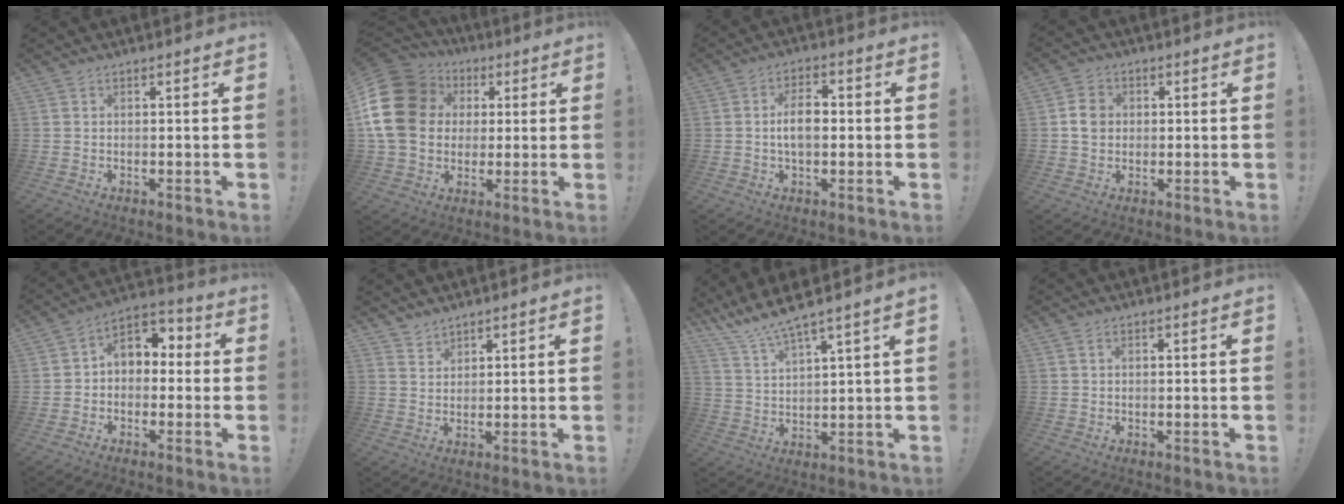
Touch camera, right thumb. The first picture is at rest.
{"total": 19.9, "force": [2.9, 16.1, 11.4], "torque": [-0.212, -0.001, 0.065]}
{"total": 7.4, "force": [-0.2, 4.0, 6.2], "torque": [-0.093, 0.005, -0.007]}
{"total": 5.6, "force": [0.4, 4.8, 2.9], "torque": [-0.033, 0.004, 0.009]}
{"total": 6.3, "force": [-0.1, 5.3, 3.4], "torque": [-0.054, 0.009, 0.005]}
{"total": 2.8, "force": [2.6, 0.9, 0.0], "torque": [0.003, -0.023, 0.049]}
{"total": 8.0, "force": [7.1, -0.4, 3.6], "torque": [-0.088, -0.044, 0.127]}
{"total": 0.8, "force": [0.2, 0.3, 0.7], "torque": [-0.019, 0.004, 0.004]}